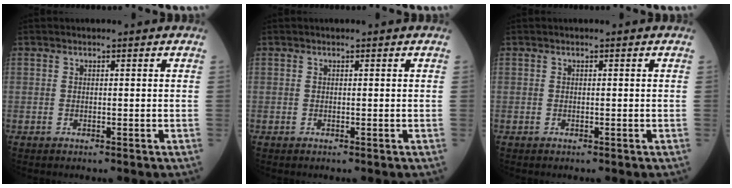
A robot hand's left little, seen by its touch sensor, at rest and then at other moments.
{"total": 0.0}
{"total": 0.0}